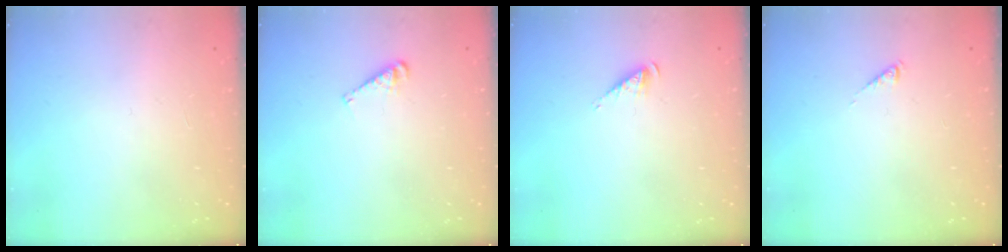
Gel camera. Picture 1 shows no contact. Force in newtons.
{"total": 4.9, "press": 4.8, "slide": 0.6}
{"total": 3.3, "press": 3.3, "slide": 0.5}
{"total": 0.0}